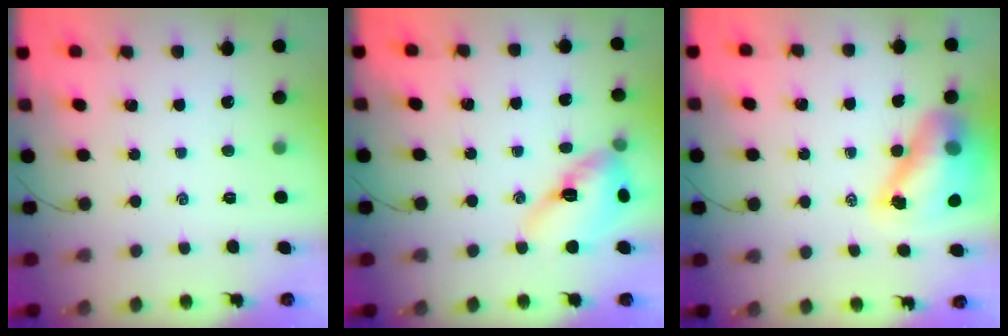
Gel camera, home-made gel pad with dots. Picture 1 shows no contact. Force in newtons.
{"total": 15.0, "press": 14.8, "slide": 2.2}
{"total": 14.0, "press": 13.4, "slide": 3.9}